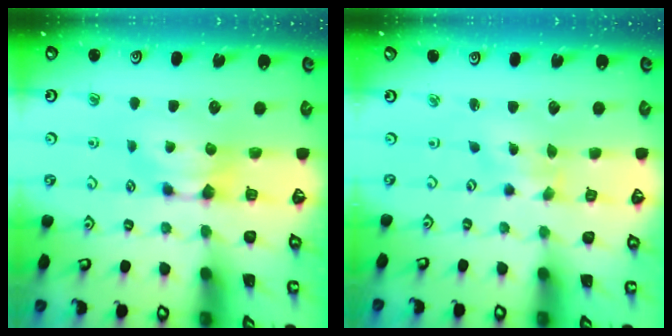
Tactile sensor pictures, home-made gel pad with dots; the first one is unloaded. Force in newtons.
{"total": 2.8, "press": 2.6, "slide": 1.0}